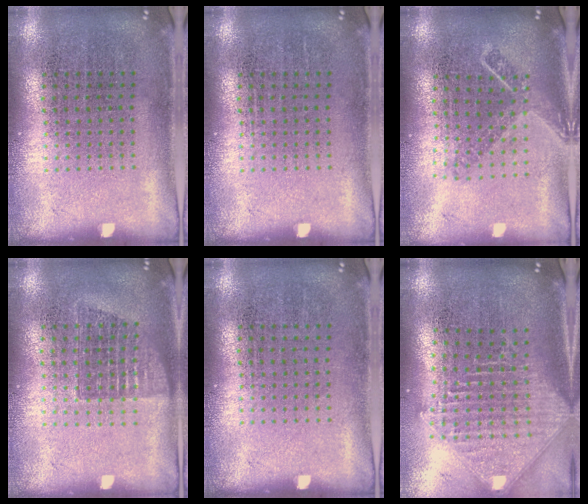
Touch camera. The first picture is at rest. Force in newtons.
{"total": 0.0}
{"total": 1.7, "press": 1.3, "slide": 1.1}
{"total": 1.2, "press": 1.0, "slide": 0.6}
{"total": 0.0}
{"total": 2.5, "press": 2.0, "slide": 1.6}